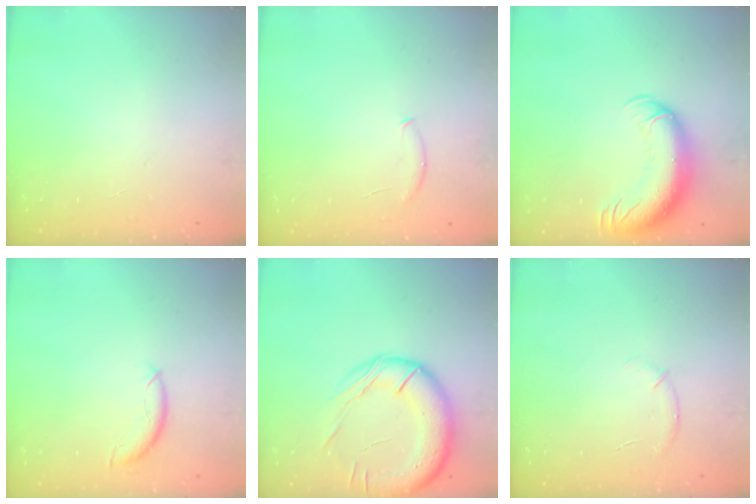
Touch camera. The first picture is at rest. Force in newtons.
{"total": 5.8, "press": 5.7, "slide": 1.2}
{"total": 14.6, "press": 14.2, "slide": 3.3}
{"total": 7.8, "press": 7.8, "slide": 0.5}
{"total": 19.3, "press": 19.1, "slide": 2.8}
{"total": 6.9, "press": 6.7, "slide": 1.8}